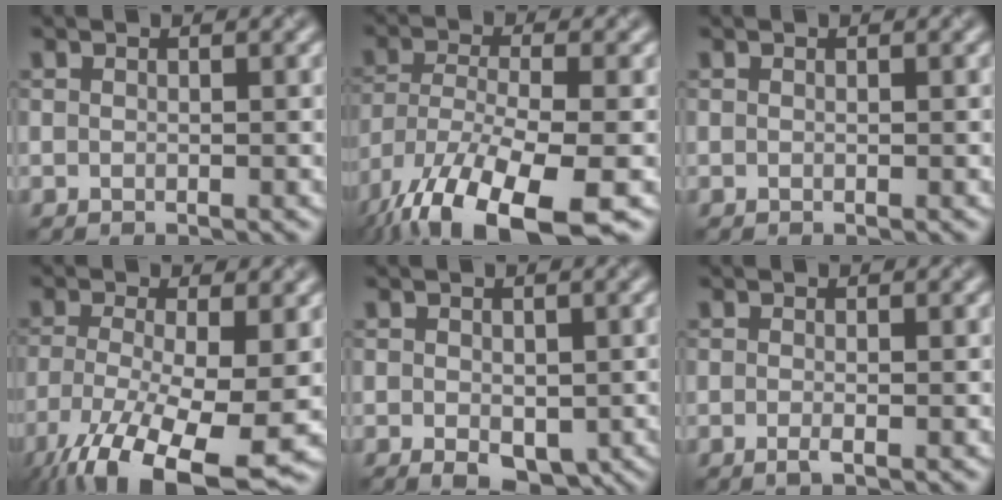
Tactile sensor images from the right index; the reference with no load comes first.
{"total": 14.1, "force": [-9.1, 4.9, 9.7], "torque": [-0.214, -0.057, -0.140]}
{"total": 0.0}
{"total": 12.0, "force": [-6.5, 3.5, 9.5], "torque": [-0.188, -0.033, -0.110]}
{"total": 3.1, "force": [-0.9, 1.8, 2.3], "torque": [-0.033, -0.012, -0.008]}
{"total": 0.9, "force": [-0.4, 0.1, 0.8], "torque": [-0.017, -0.005, -0.007]}